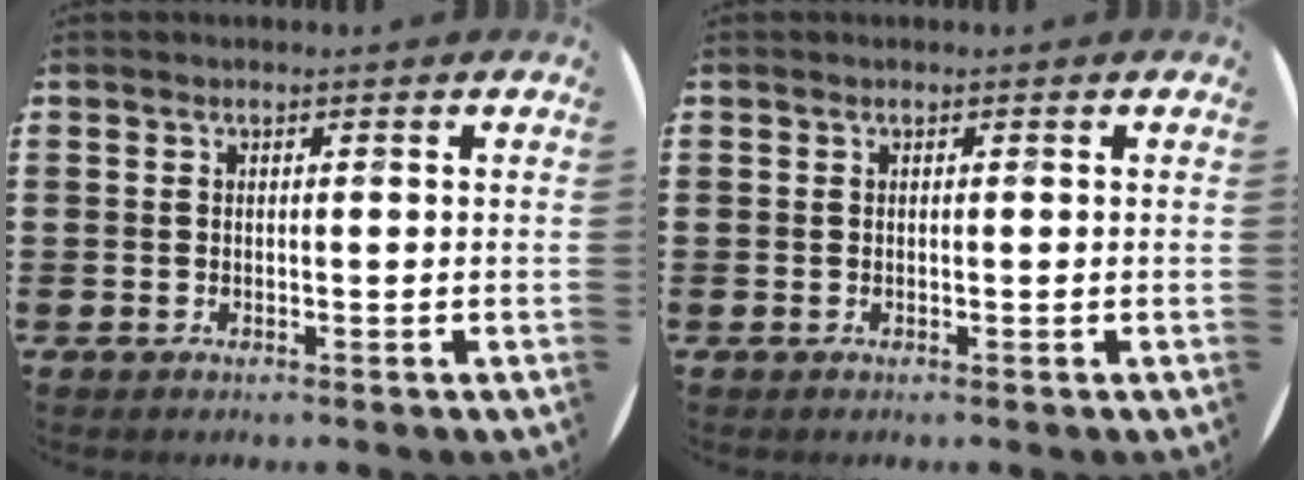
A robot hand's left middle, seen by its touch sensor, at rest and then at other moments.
{"total": 0.0}